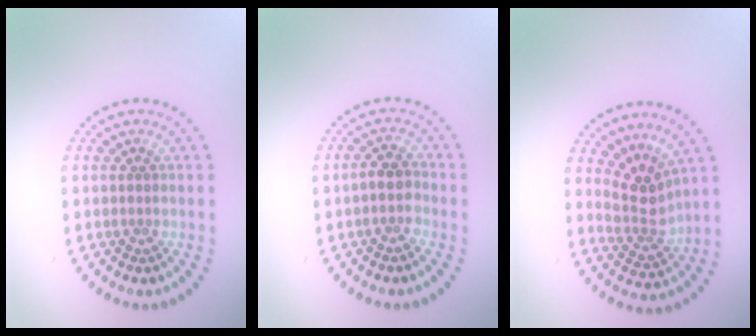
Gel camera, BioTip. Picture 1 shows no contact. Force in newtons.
{"total": 1.9, "press": 1.7, "slide": 0.8}
{"total": 3.0, "press": 2.4, "slide": 1.9}